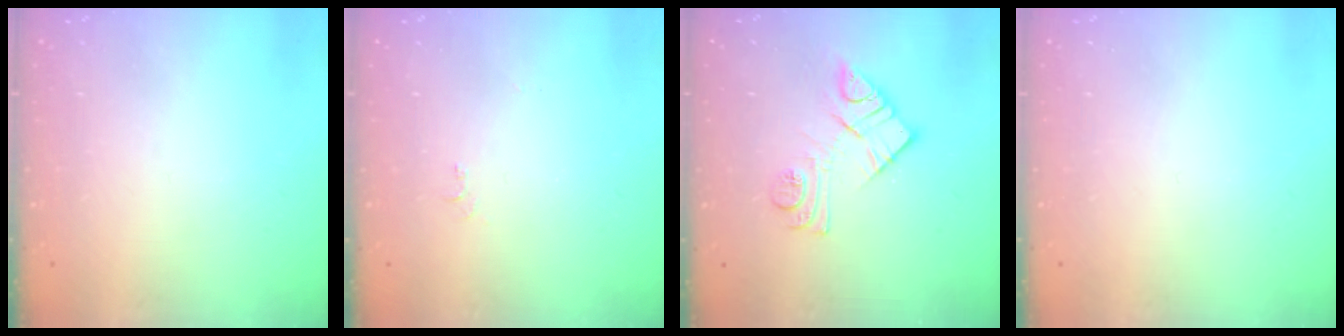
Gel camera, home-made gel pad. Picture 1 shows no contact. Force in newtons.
{"total": 6.1, "press": 6.1, "slide": 0.7}
{"total": 11.1, "press": 11.0, "slide": 0.8}
{"total": 0.0}